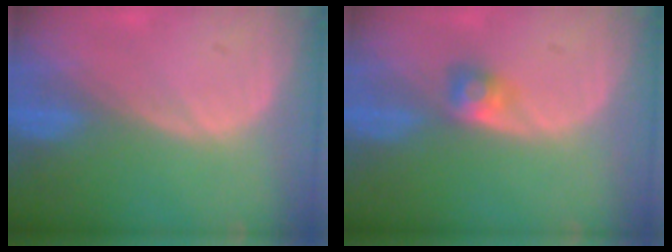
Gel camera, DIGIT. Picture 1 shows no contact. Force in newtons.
{"total": 2.5, "press": 2.4, "slide": 0.8}